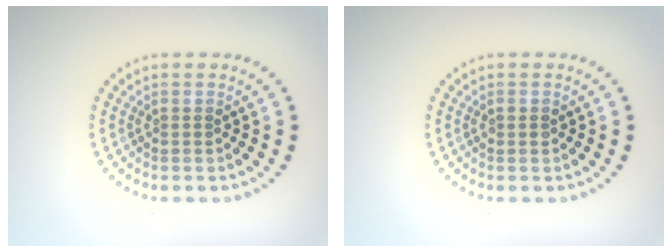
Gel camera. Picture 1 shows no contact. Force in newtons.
{"total": 0.7, "press": 0.7, "slide": 0.1}